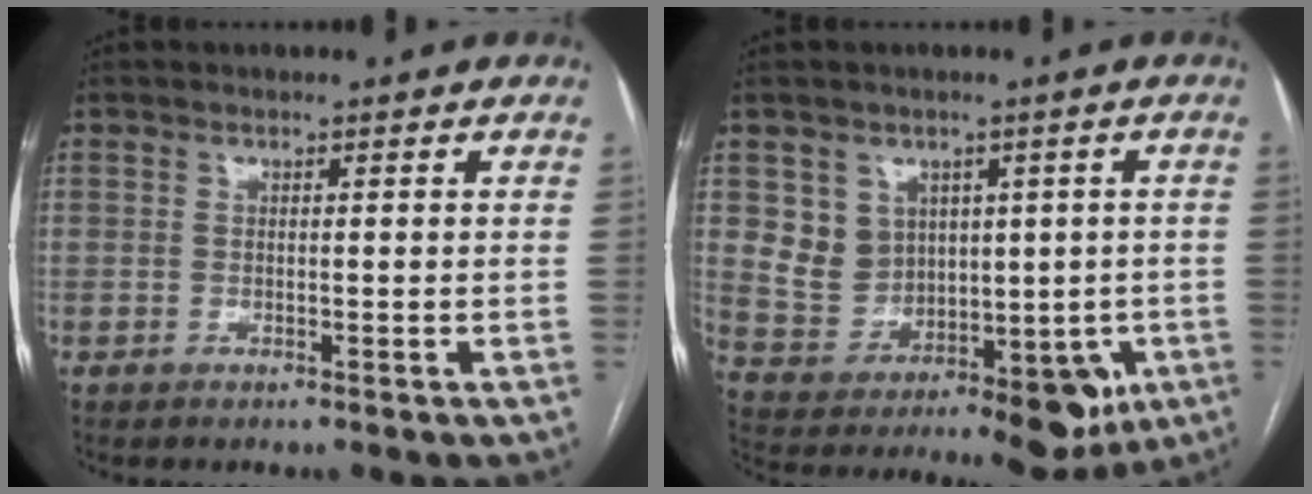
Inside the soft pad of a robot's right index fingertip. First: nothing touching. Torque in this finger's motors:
{"motor_torque": [0.96, -0.09, 0.37, 0.09]}